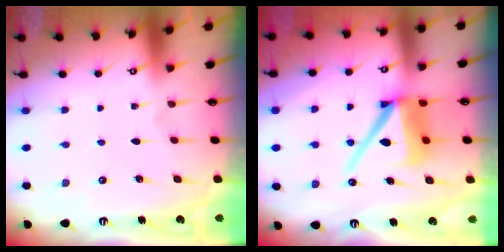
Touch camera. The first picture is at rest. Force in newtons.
{"total": 12.5, "press": 12.4, "slide": 1.5}